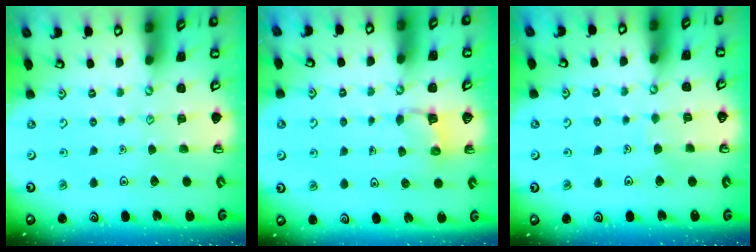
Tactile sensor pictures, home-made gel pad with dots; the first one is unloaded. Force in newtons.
{"total": 3.0, "press": 3.0, "slide": 0.6}
{"total": 3.1, "press": 3.0, "slide": 0.3}